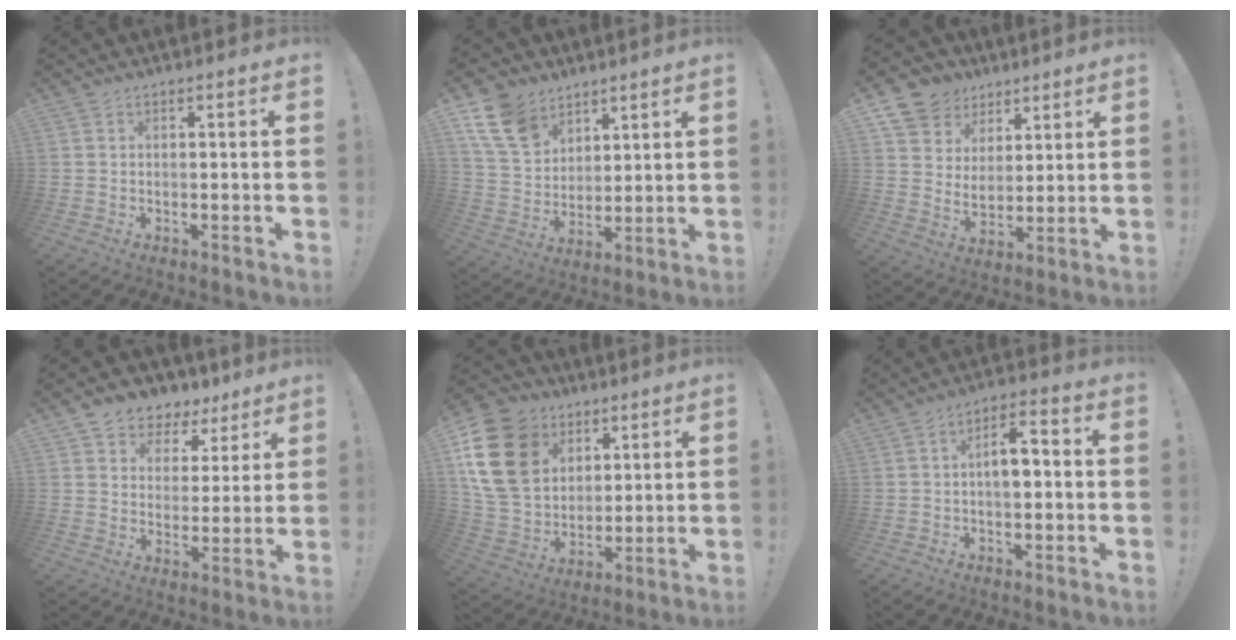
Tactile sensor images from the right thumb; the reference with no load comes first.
{"total": 14.2, "force": [8.6, 9.6, 5.9], "torque": [-0.114, -0.041, 0.173]}
{"total": 10.1, "force": [6.0, 7.8, 2.0], "torque": [-0.039, -0.045, 0.123]}
{"total": 6.6, "force": [4.0, 5.3, 0.7], "torque": [-0.018, -0.034, 0.082]}
{"total": 20.2, "force": [7.4, 15.4, 10.8], "torque": [-0.207, -0.030, 0.150]}
{"total": 6.8, "force": [-0.5, 3.3, 6.0], "torque": [-0.090, 0.010, -0.011]}